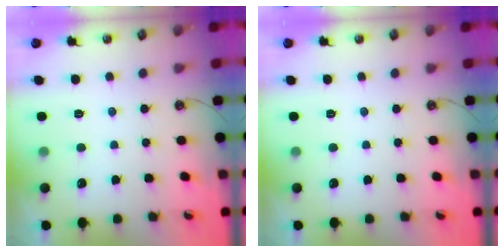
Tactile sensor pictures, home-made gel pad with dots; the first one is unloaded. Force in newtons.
{"total": 0.0}